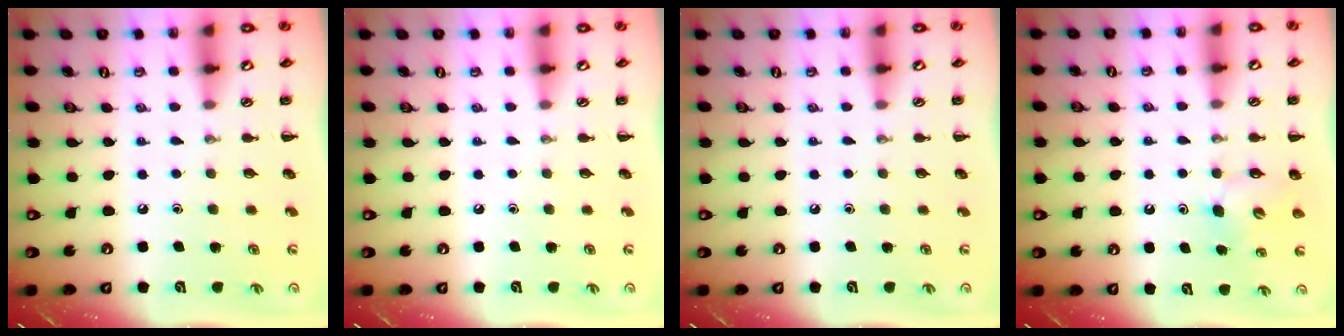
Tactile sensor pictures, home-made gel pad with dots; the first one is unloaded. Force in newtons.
{"total": 0.0}
{"total": 0.0}
{"total": 4.4, "press": 4.2, "slide": 1.3}